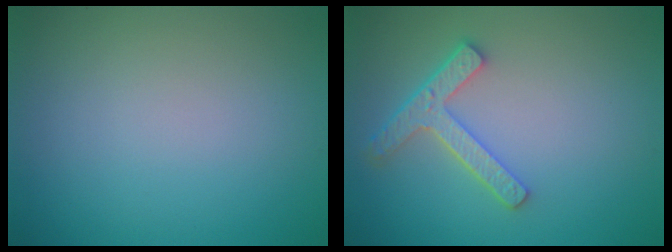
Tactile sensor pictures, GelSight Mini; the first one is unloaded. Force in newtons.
{"total": 3.7, "press": 2.8, "slide": 2.3}